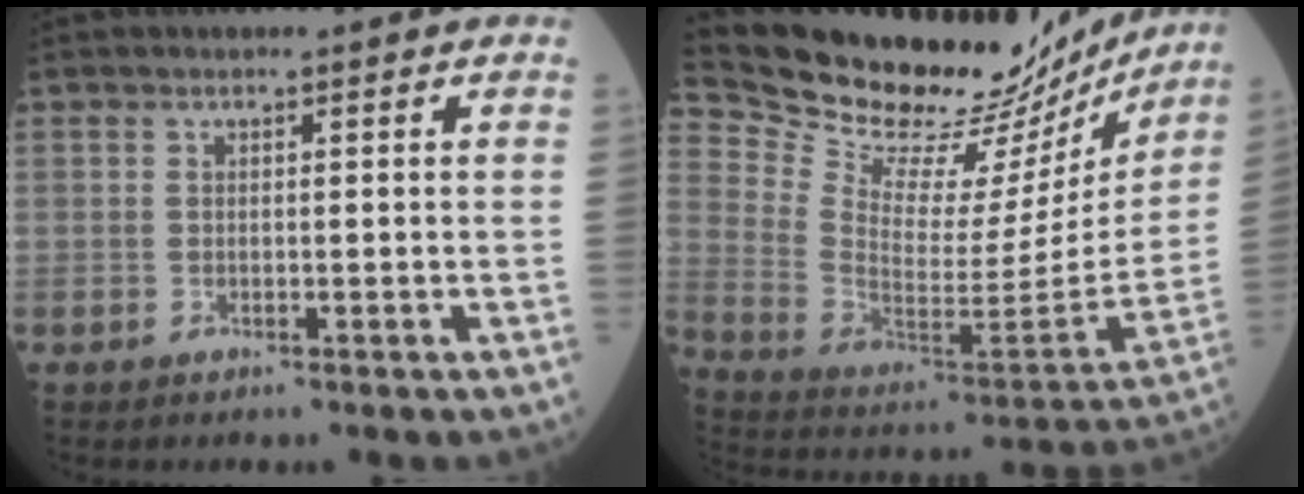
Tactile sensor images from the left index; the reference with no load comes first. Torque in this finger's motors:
{"motor_torque": [0.90, -1.24, 0.25, 0.01]}